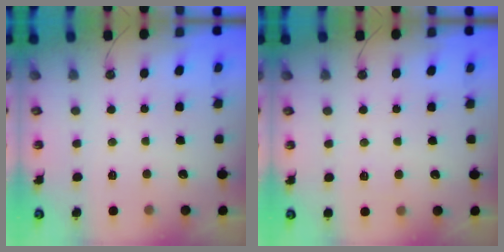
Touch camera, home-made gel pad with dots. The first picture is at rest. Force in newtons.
{"total": 4.6, "press": 2.7, "slide": 3.8}